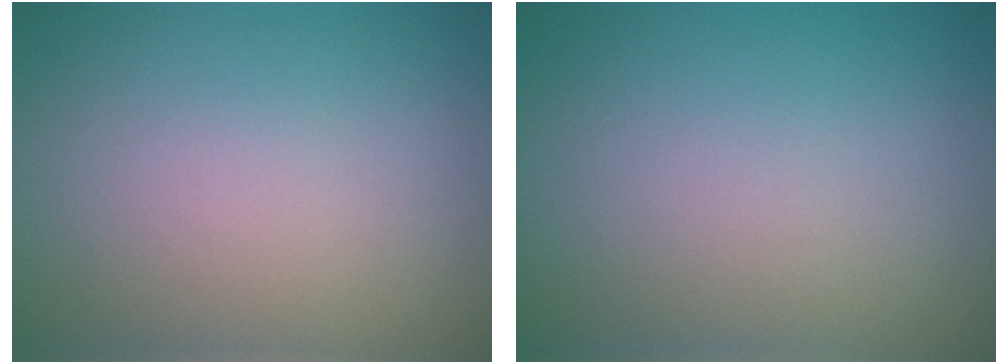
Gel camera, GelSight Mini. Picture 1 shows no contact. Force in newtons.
{"total": 0.0}